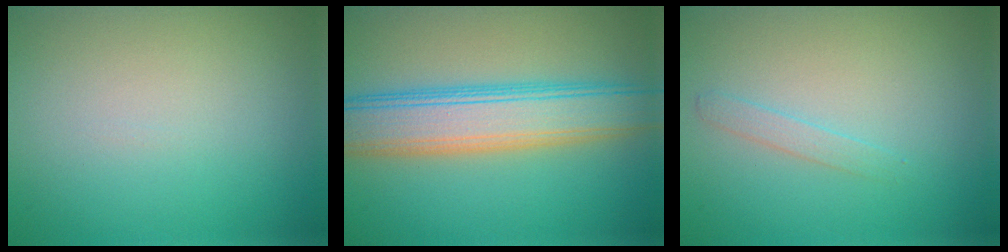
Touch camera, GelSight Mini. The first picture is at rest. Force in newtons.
{"total": 7.2, "press": 7.2, "slide": 0.4}
{"total": 1.0, "press": 1.0, "slide": 0.1}